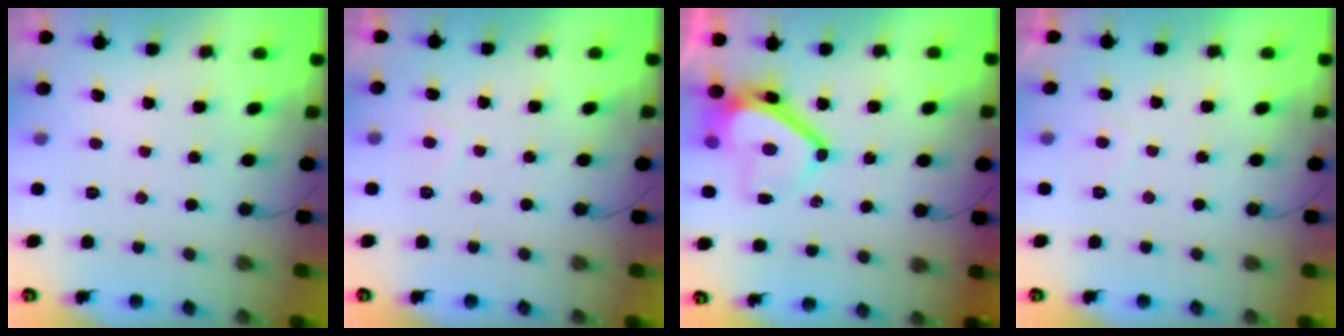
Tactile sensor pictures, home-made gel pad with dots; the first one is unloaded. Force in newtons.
{"total": 0.8, "press": 0.6, "slide": 0.5}
{"total": 9.9, "press": 9.8, "slide": 1.2}
{"total": 1.5, "press": 1.3, "slide": 0.7}